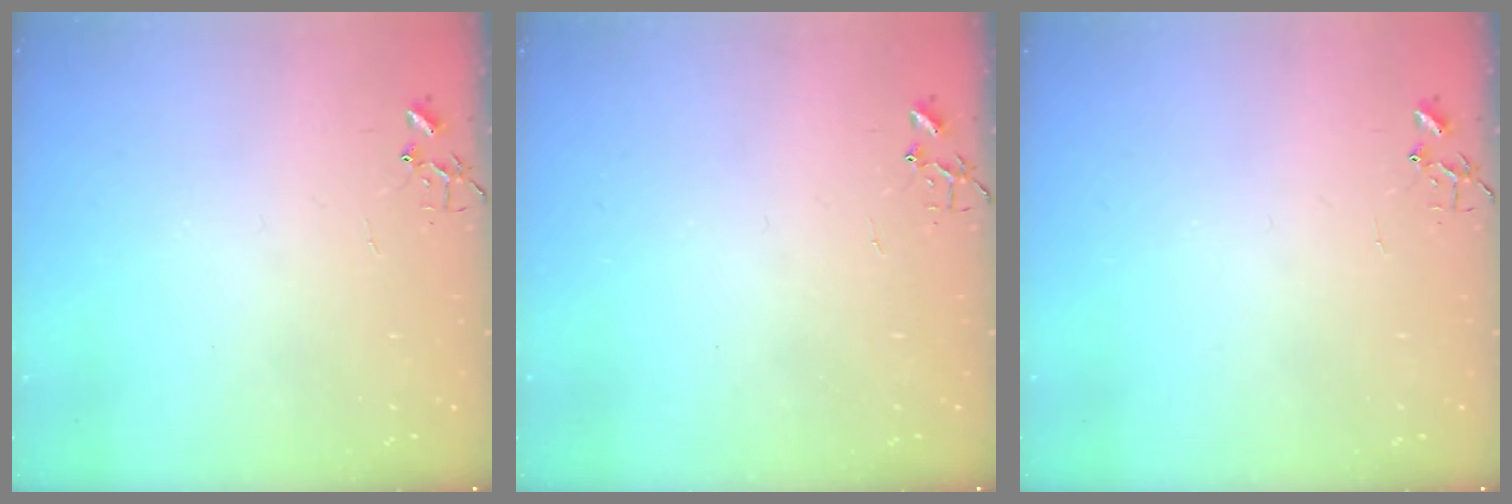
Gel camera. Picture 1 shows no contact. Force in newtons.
{"total": 0.0}
{"total": 0.0}